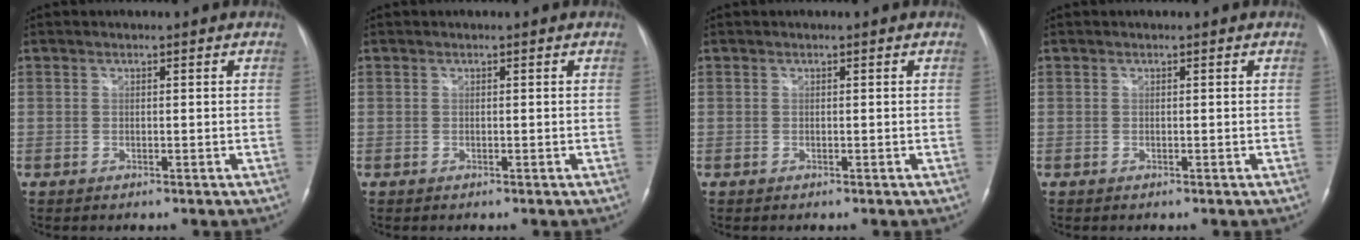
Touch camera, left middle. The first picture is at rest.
{"total": 0.0}
{"total": 0.0}
{"total": 0.0}